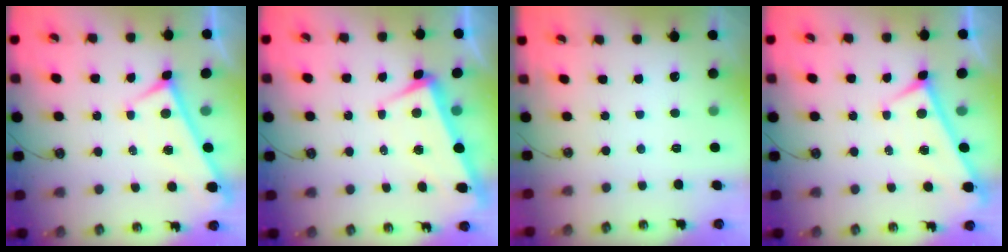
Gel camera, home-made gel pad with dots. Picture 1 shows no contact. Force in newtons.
{"total": 3.0, "press": 2.8, "slide": 0.9}
{"total": 0.0}
{"total": 0.0}